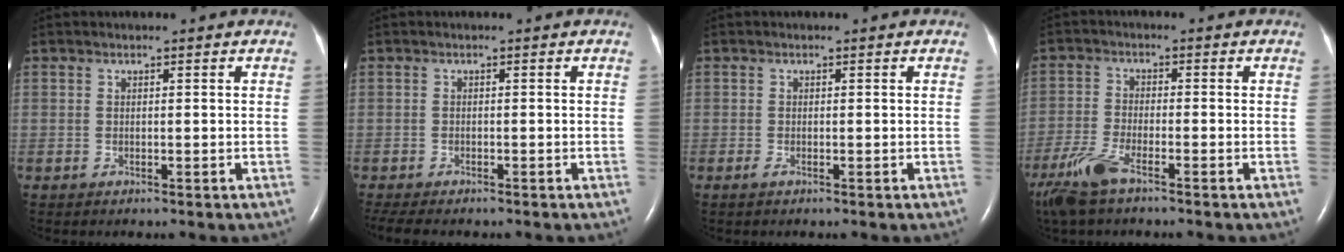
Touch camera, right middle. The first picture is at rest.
{"total": 4.8, "force": [-4.1, 1.2, 2.4], "torque": [-0.041, -0.011, -0.060]}
{"total": 0.5, "force": [-0.4, 0.0, 0.4], "torque": [-0.011, -0.001, -0.007]}
{"total": 6.6, "force": [-4.7, 1.2, 4.6], "torque": [-0.112, -0.017, -0.094]}